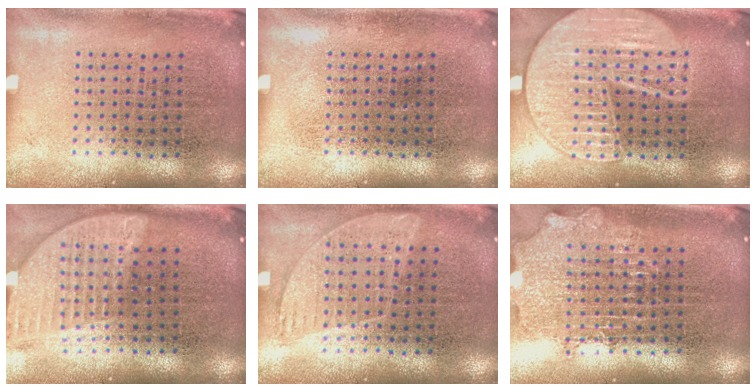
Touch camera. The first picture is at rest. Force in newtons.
{"total": 0.0}
{"total": 2.7, "press": 2.7, "slide": 0.2}
{"total": 2.0, "press": 1.6, "slide": 1.2}
{"total": 0.9, "press": 0.8, "slide": 0.4}
{"total": 1.9, "press": 1.5, "slide": 1.1}